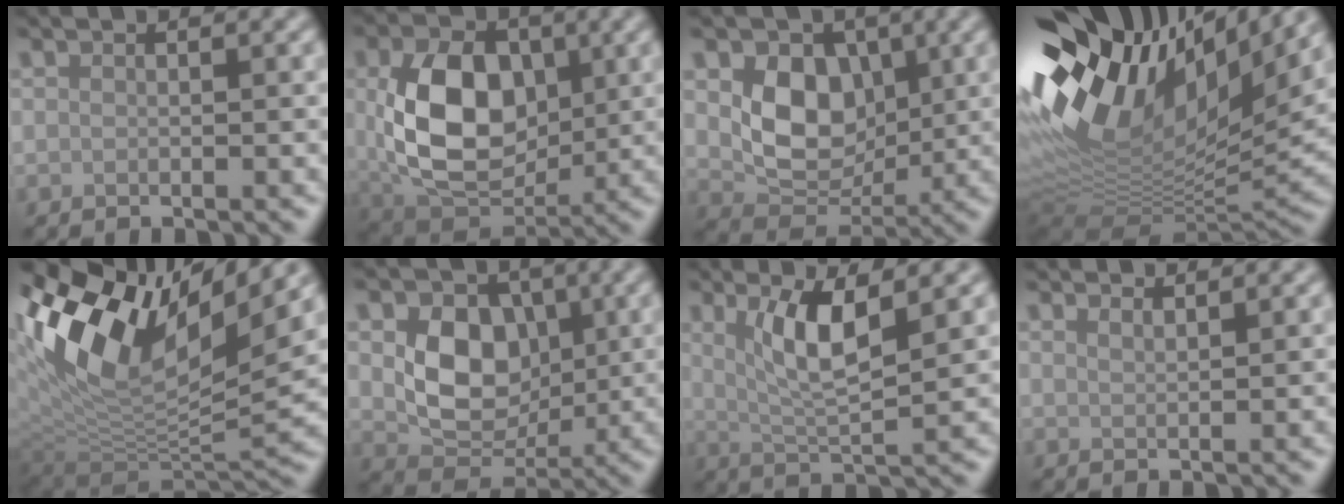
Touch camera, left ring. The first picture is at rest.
{"total": 10.0, "force": [-0.2, 6.8, 7.3], "torque": [-0.160, -0.013, -0.003]}
{"total": 6.1, "force": [0.4, 4.6, 4.0], "torque": [-0.071, -0.015, 0.005]}
{"total": 15.4, "force": [5.0, 7.6, 12.4], "torque": [-0.245, 0.014, 0.088]}
{"total": 14.0, "force": [4.6, 7.0, 11.2], "torque": [-0.220, 0.018, 0.080]}
{"total": 6.8, "force": [0.2, 5.1, 4.5], "torque": [-0.075, -0.010, -0.001]}
{"total": 4.7, "force": [0.9, 1.0, 4.5], "torque": [-0.091, -0.012, 0.020]}
{"total": 2.2, "force": [1.9, 0.6, 1.0], "torque": [-0.005, 0.002, 0.011]}